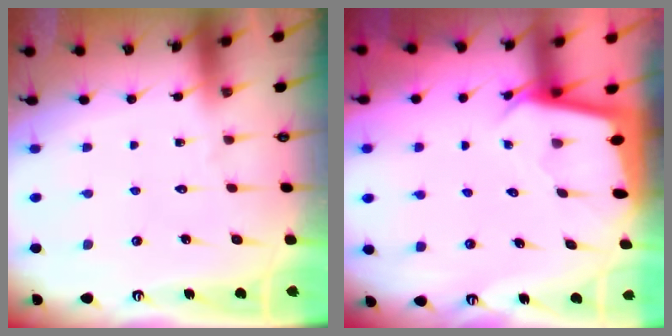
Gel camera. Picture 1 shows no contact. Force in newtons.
{"total": 2.1, "press": 2.1, "slide": 0.1}